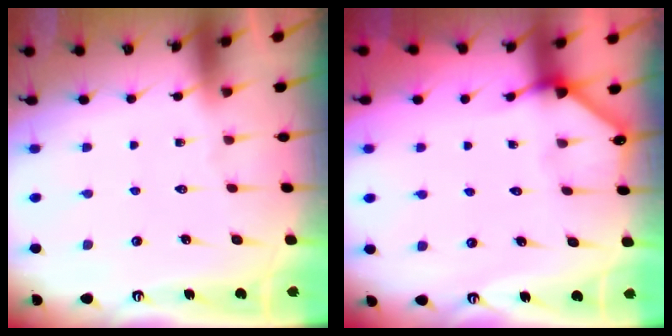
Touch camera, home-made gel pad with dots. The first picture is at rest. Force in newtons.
{"total": 2.4, "press": 2.4, "slide": 0.2}